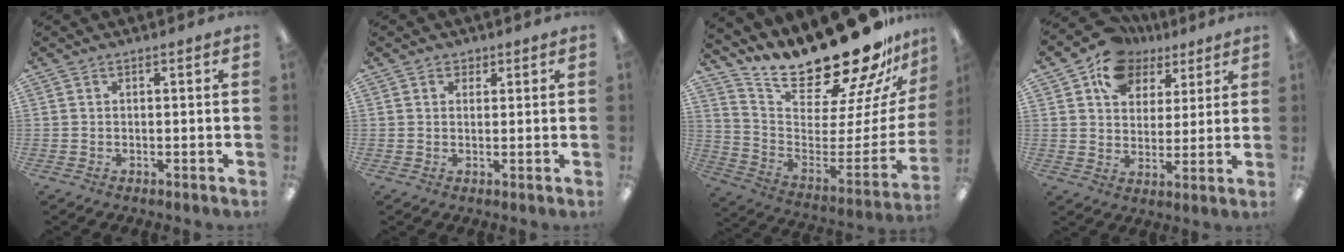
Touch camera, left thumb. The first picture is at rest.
{"total": 1.9, "force": [1.2, 1.4, 0.4], "torque": [0.000, 0.000, 0.020]}
{"total": 21.9, "force": [18.8, 5.1, 10.1], "torque": [-0.142, -0.171, 0.323]}
{"total": 12.5, "force": [7.6, 8.9, 4.3], "torque": [-0.066, -0.041, 0.140]}